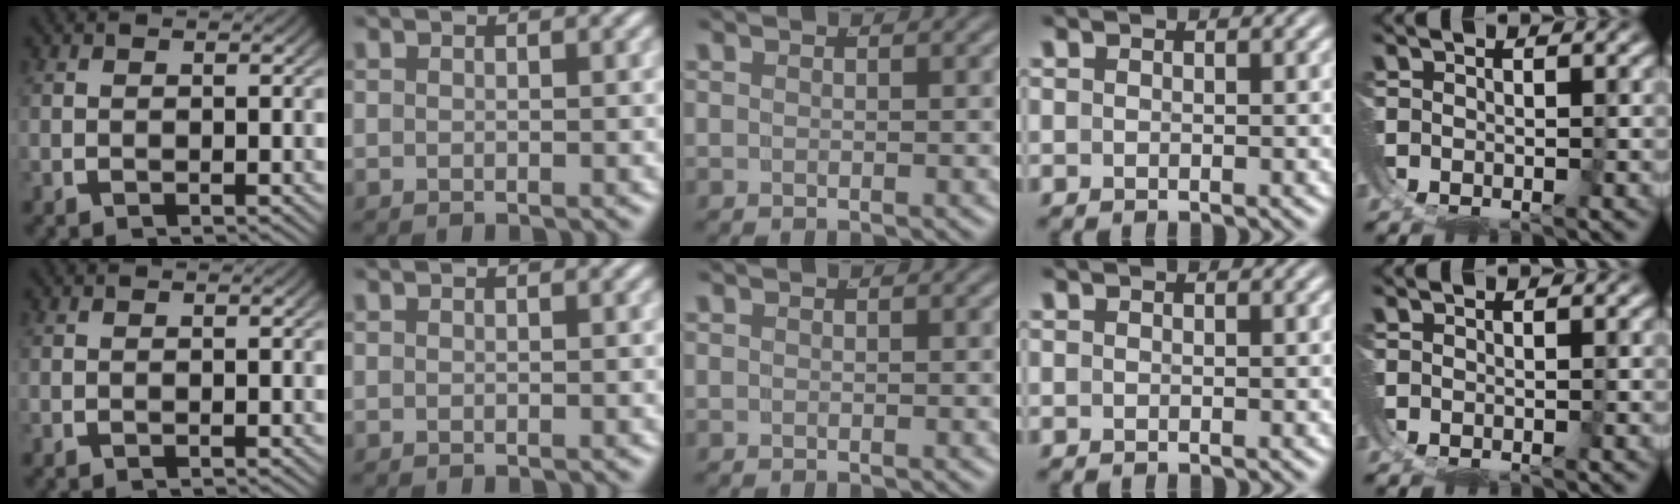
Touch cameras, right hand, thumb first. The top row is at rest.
{}